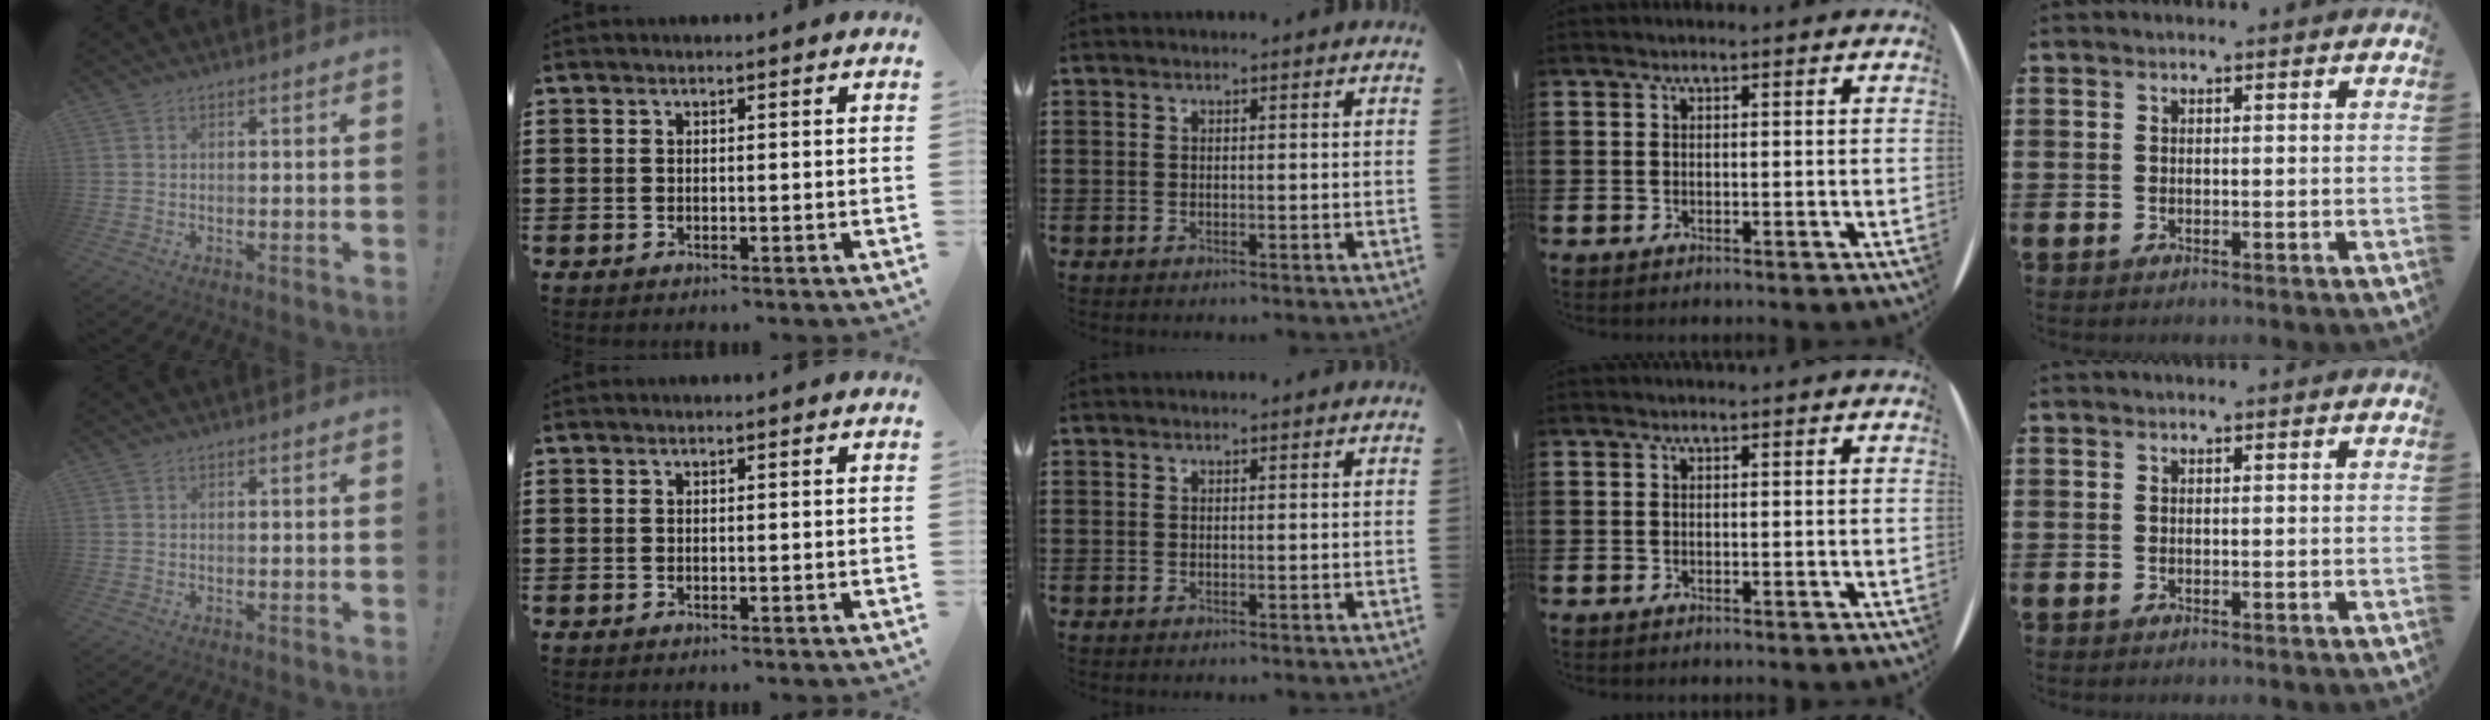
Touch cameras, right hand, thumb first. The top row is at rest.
{}